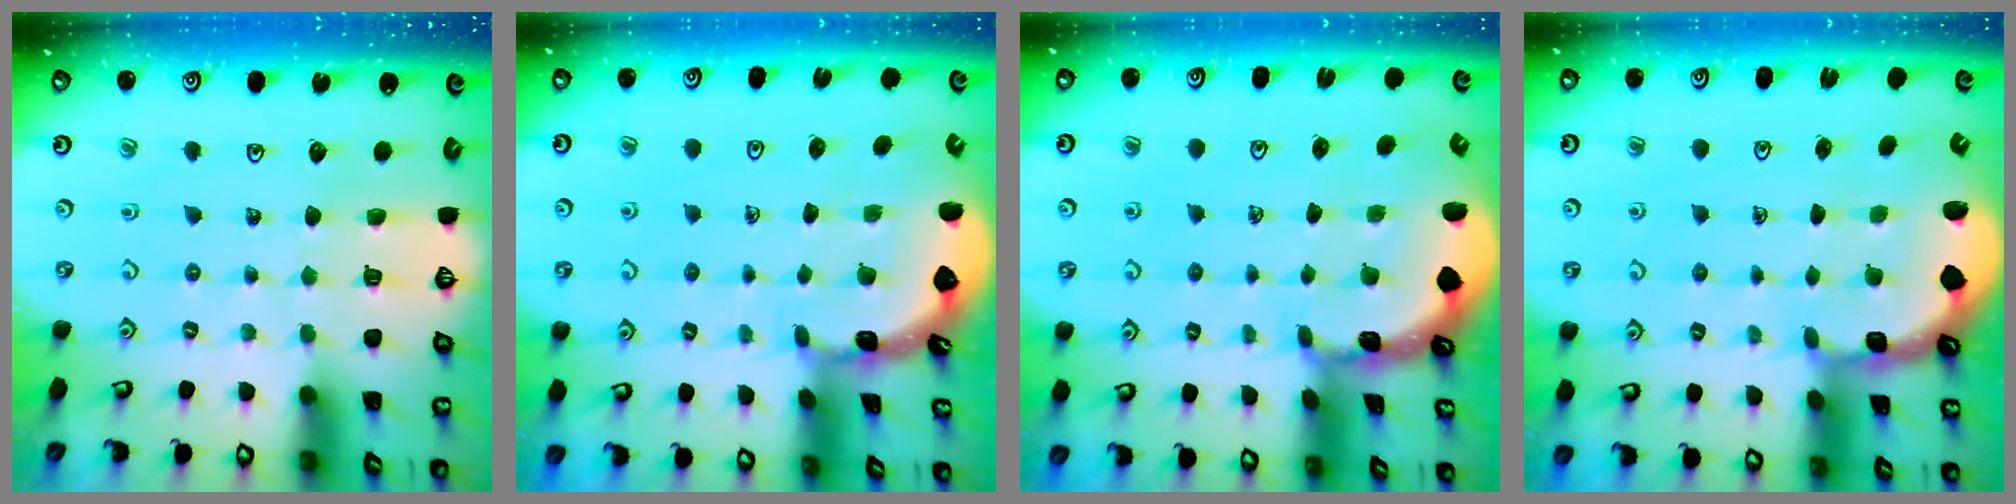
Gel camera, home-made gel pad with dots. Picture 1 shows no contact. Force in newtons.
{"total": 1.7, "press": 1.7, "slide": 0.1}
{"total": 2.6, "press": 2.6, "slide": 0.3}
{"total": 1.8, "press": 1.7, "slide": 0.4}